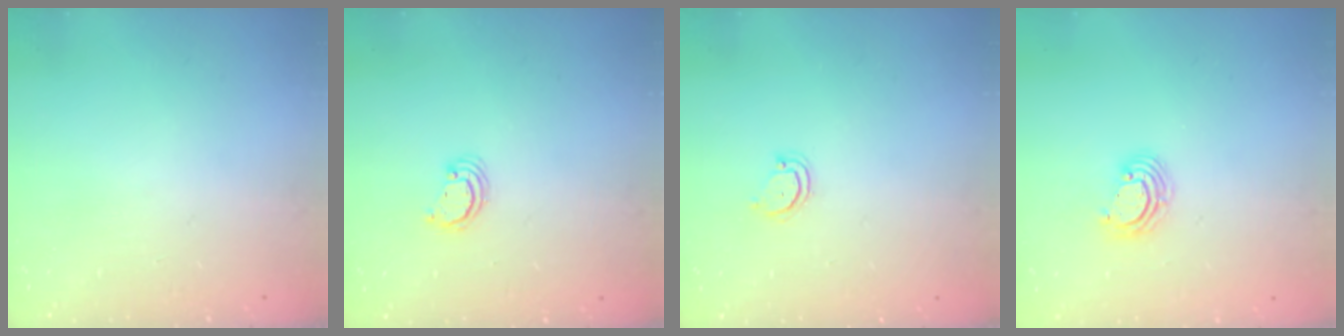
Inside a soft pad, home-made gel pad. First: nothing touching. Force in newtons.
{"total": 2.6, "press": 2.6, "slide": 0.2}
{"total": 3.2, "press": 3.2, "slide": 0.2}
{"total": 3.6, "press": 3.6, "slide": 0.2}